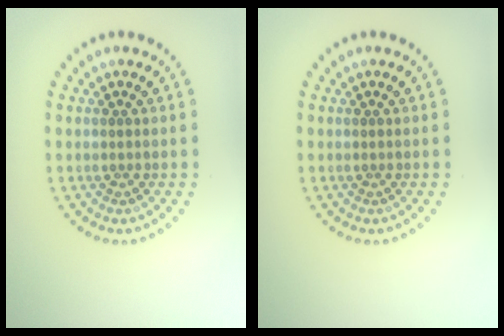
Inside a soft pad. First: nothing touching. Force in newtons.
{"total": 0.0}